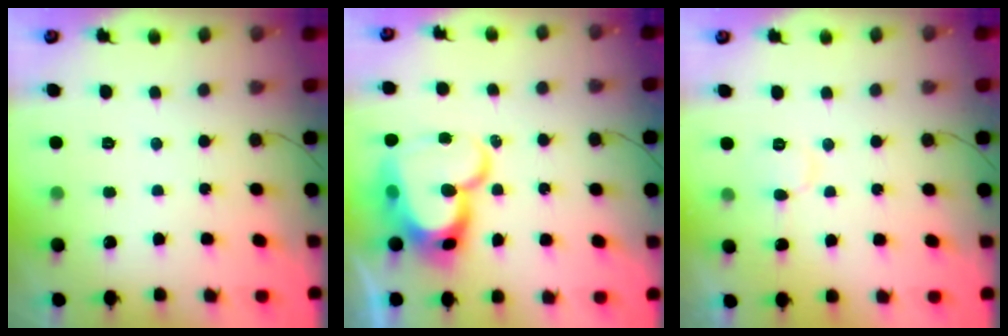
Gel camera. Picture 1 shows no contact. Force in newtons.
{"total": 19.2, "press": 19.1, "slide": 2.0}
{"total": 4.6, "press": 4.6, "slide": 0.6}